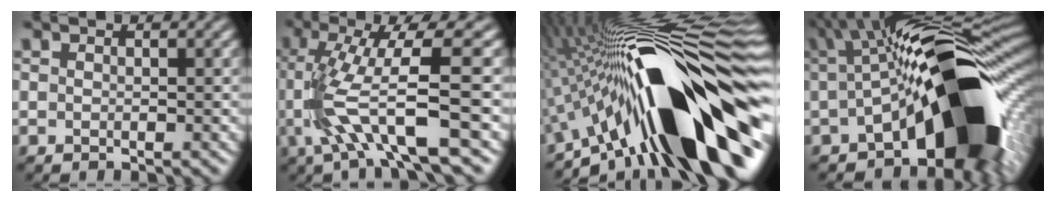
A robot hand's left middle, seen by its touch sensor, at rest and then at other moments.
{"total": 8.3, "force": [-1.4, 1.8, 8.0], "torque": [-0.152, 0.006, -0.028]}
{"total": 17.6, "force": [-3.0, 5.5, 16.4], "torque": [-0.236, 0.025, -0.069]}
{"total": 17.3, "force": [-3.1, 8.0, 15.0], "torque": [-0.174, 0.019, -0.056]}